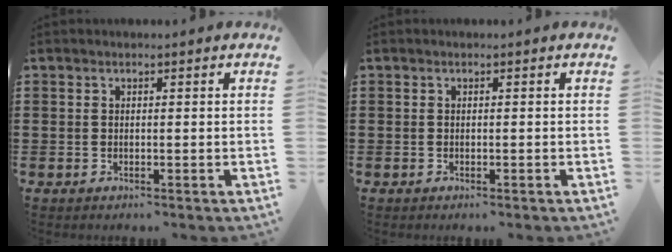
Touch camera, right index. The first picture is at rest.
{"total": 0.0}